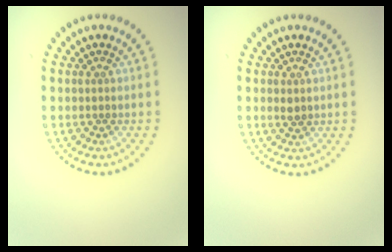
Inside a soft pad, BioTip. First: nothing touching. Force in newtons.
{"total": 0.8, "press": 0.8, "slide": 0.2}